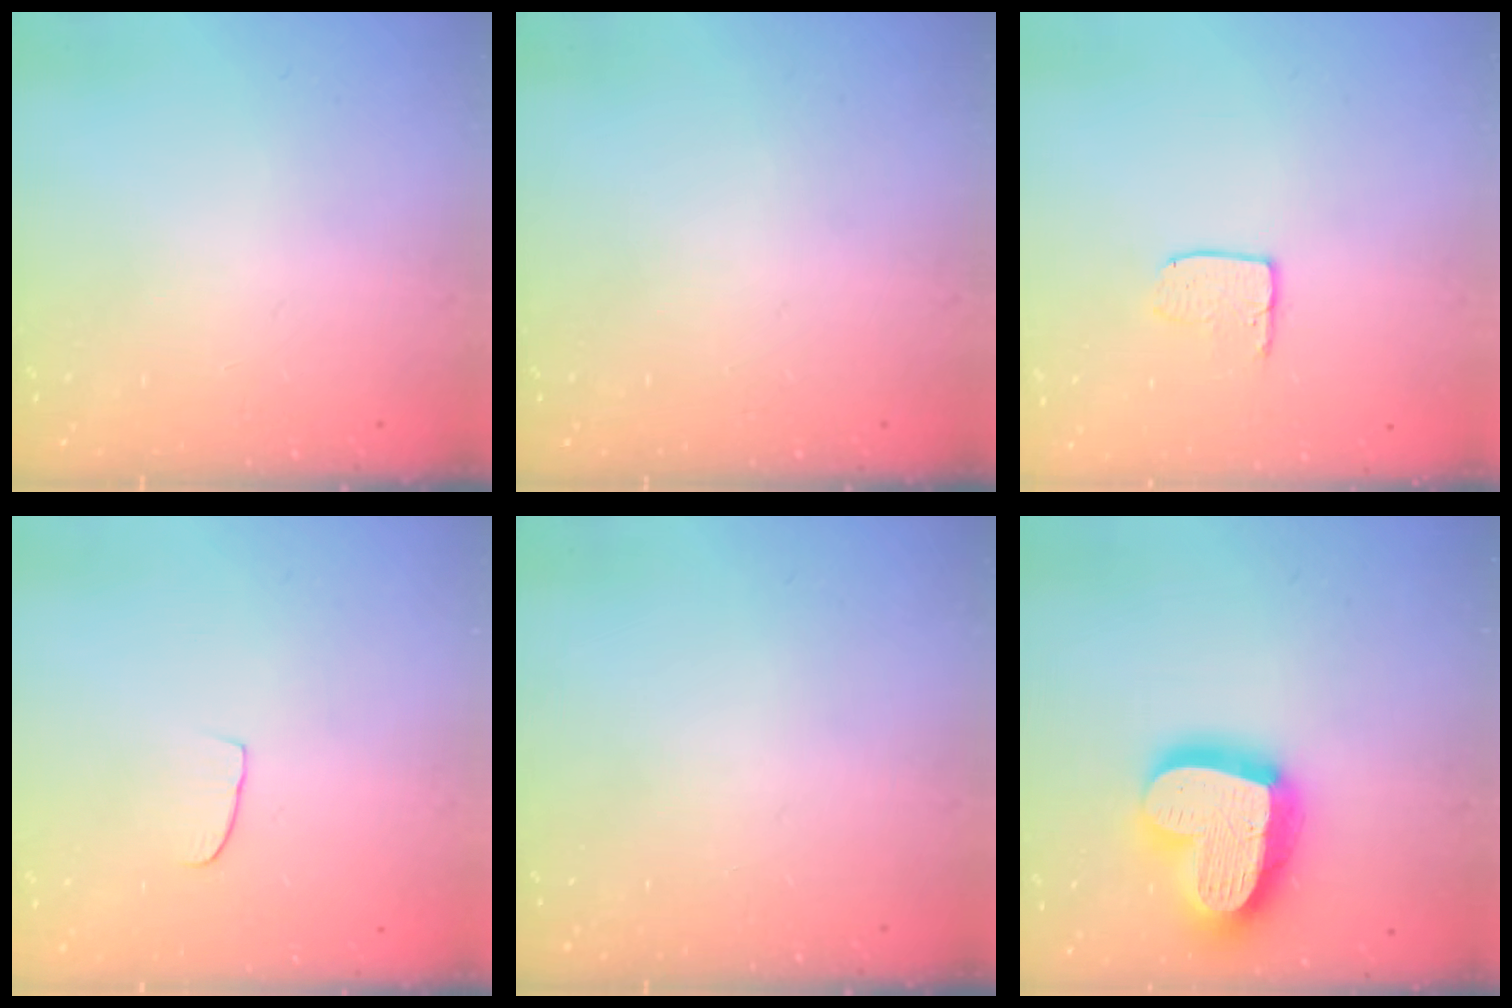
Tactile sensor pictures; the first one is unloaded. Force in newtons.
{"total": 0.0}
{"total": 5.8, "press": 5.8, "slide": 0.4}
{"total": 3.7, "press": 3.7, "slide": 0.3}
{"total": 0.0}
{"total": 24.3, "press": 24.2, "slide": 2.4}